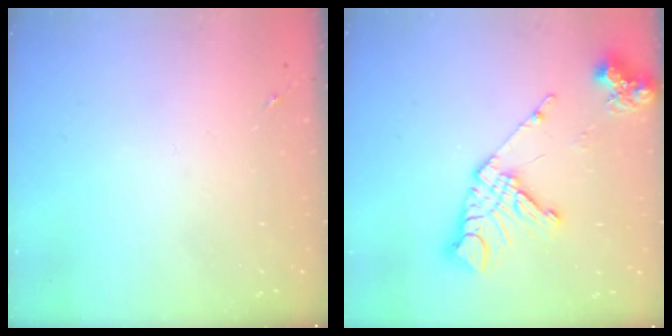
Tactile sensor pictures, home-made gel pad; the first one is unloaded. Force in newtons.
{"total": 16.8, "press": 16.7, "slide": 2.2}